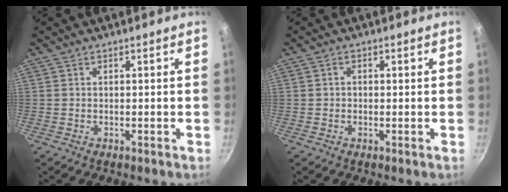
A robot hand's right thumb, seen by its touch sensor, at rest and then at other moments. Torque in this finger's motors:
{"motor_torque": [0.15, -0.37, -0.41, 0.31, 0.05]}